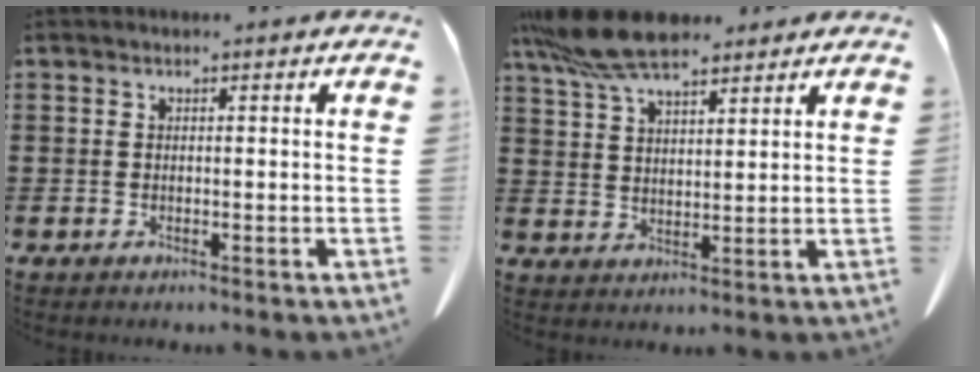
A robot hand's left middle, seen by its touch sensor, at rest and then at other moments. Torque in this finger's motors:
{"motor_torque": [2.00, 0.14, 0.63, 0.21]}